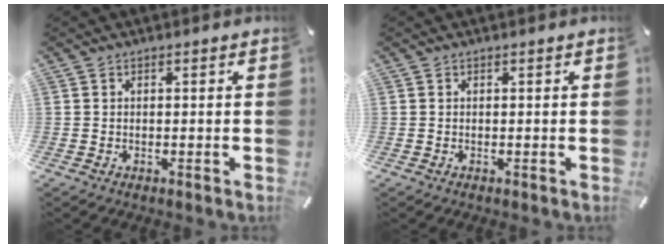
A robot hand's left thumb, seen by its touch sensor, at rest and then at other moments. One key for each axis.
{"total": 0.0}